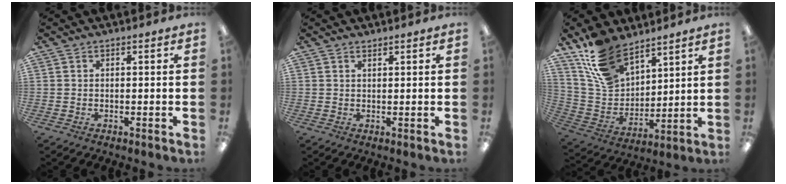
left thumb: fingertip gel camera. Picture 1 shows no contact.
{"total": 0.9, "force": [0.9, 0.1, 0.1], "torque": [-0.002, -0.001, 0.018]}
{"total": 14.9, "force": [11.3, 7.8, 5.8], "torque": [-0.143, -0.056, 0.223]}